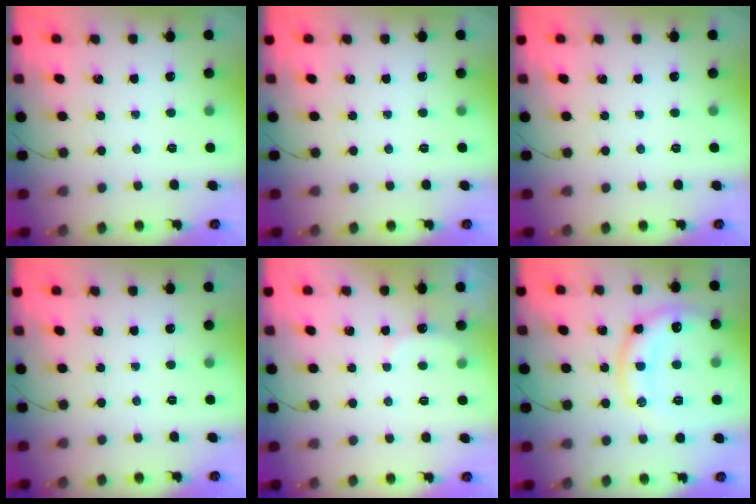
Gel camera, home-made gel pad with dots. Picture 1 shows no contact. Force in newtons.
{"total": 0.0}
{"total": 0.0}
{"total": 0.0}
{"total": 4.0, "press": 3.9, "slide": 0.9}
{"total": 16.3, "press": 16.2, "slide": 1.7}